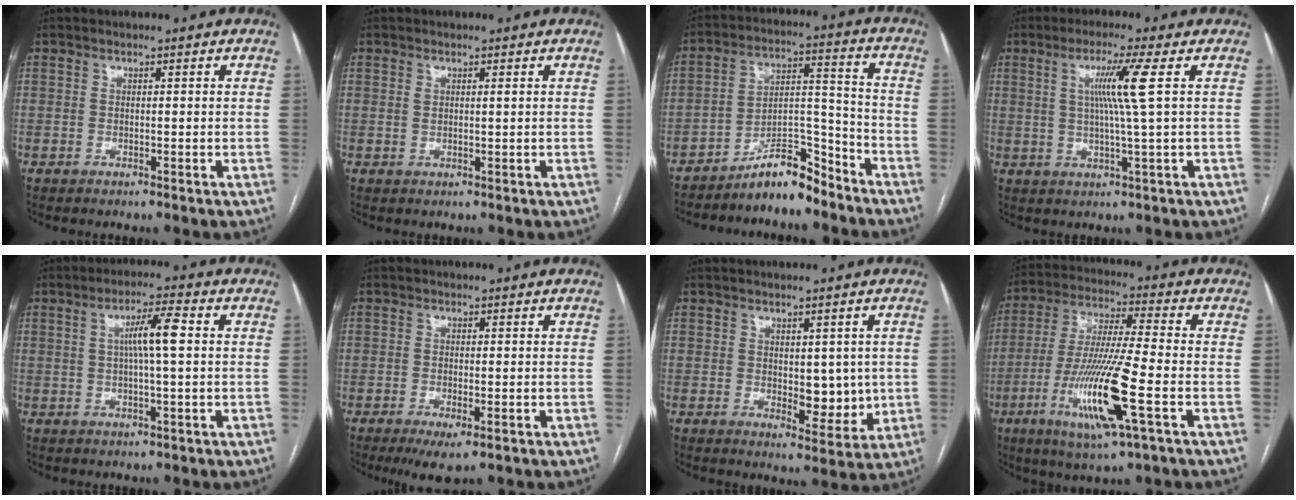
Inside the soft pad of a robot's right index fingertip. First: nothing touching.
{"total": 0.9, "force": [0.4, 0.3, 0.7], "torque": [-0.017, 0.004, 0.010]}
{"total": 8.8, "force": [-7.7, 2.1, 3.7], "torque": [-0.054, 0.031, -0.133]}
{"total": 6.7, "force": [1.6, -1.7, 6.3], "torque": [-0.116, 0.001, 0.034]}
{"total": 5.9, "force": [0.9, 0.3, 5.9], "torque": [-0.103, 0.010, 0.015]}
{"total": 4.0, "force": [-2.1, 1.0, 3.2], "torque": [-0.052, -0.009, -0.028]}
{"total": 6.2, "force": [0.2, 3.1, 5.3], "torque": [-0.061, -0.007, 0.013]}
{"total": 15.6, "force": [-5.2, 0.5, 14.7], "torque": [-0.297, -0.022, -0.095]}